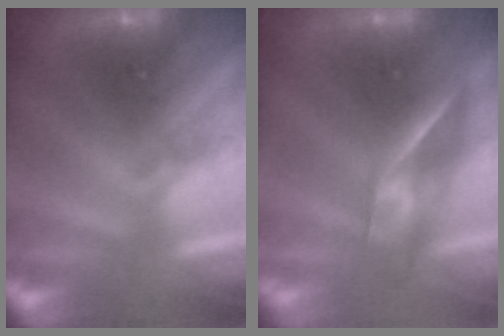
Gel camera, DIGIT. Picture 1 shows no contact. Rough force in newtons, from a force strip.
{"total": 2.6}